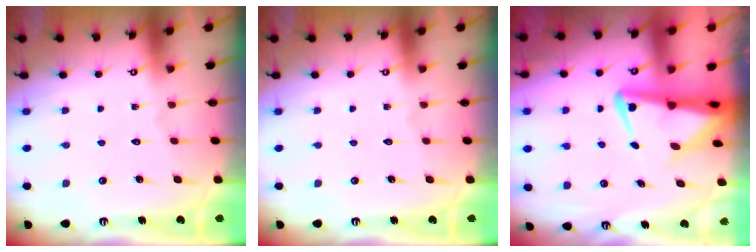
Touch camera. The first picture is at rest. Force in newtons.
{"total": 0.0}
{"total": 5.1, "press": 5.0, "slide": 0.8}